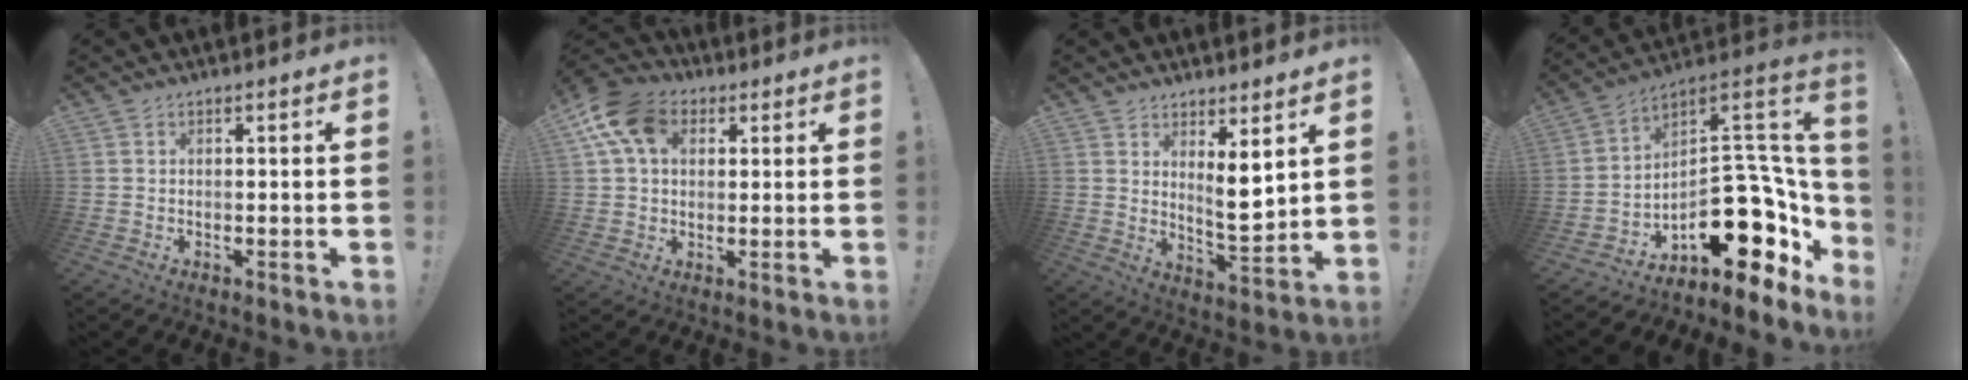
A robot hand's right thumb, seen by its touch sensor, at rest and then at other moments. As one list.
[{"total": 13.7, "force": [4.8, 9.6, 8.6], "torque": [-0.161, -0.005, 0.094]}, {"total": 7.5, "force": [4.0, 2.0, 6.0], "torque": [-0.076, -0.044, 0.072]}, {"total": 20.5, "force": [-5.2, 11.6, 16.0], "torque": [-0.202, 0.003, -0.069]}]